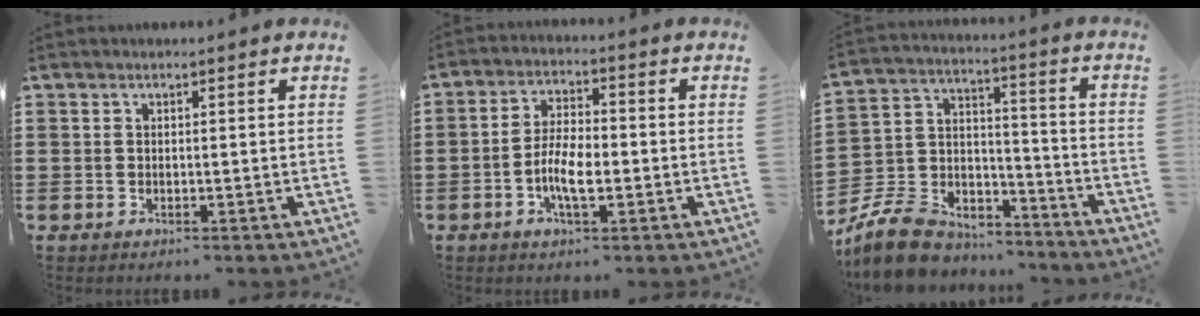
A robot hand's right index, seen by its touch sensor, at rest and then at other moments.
{"total": 6.4, "force": [-1.8, 2.6, 5.6], "torque": [-0.123, 0.000, -0.040]}
{"total": 9.8, "force": [-8.5, 4.0, 2.7], "torque": [-0.078, 0.024, -0.170]}